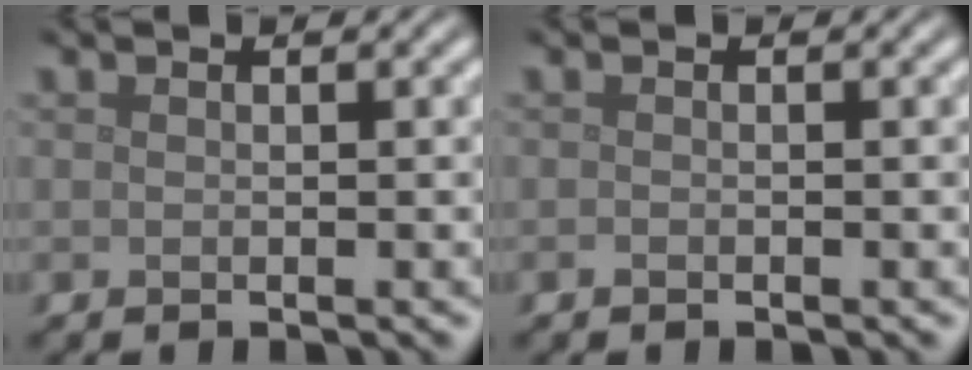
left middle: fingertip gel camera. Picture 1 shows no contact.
{"total": 0.0}